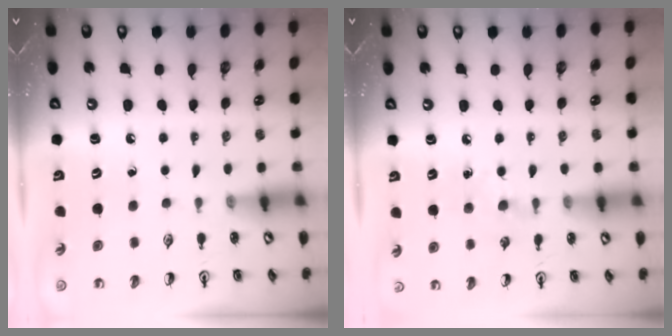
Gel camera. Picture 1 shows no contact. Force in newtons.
{"total": 7.3, "press": 7.2, "slide": 1.0}